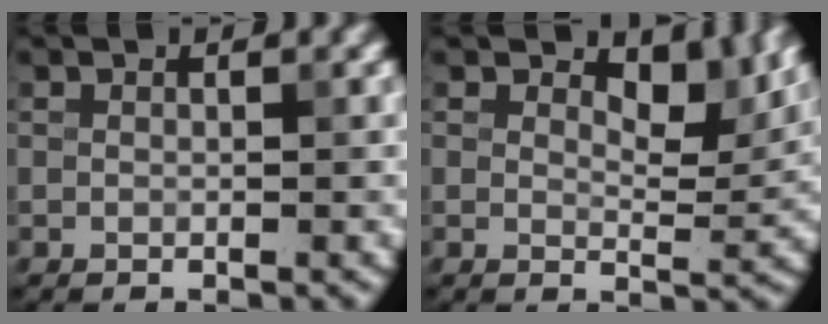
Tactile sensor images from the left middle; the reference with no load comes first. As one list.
[{"total": 4.3, "force": [2.6, 1.9, 2.8], "torque": [-0.040, -0.007, 0.034]}]